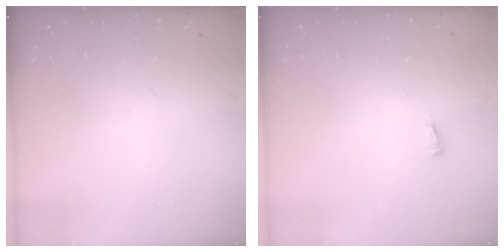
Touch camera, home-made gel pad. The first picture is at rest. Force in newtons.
{"total": 2.6, "press": 2.4, "slide": 1.0}